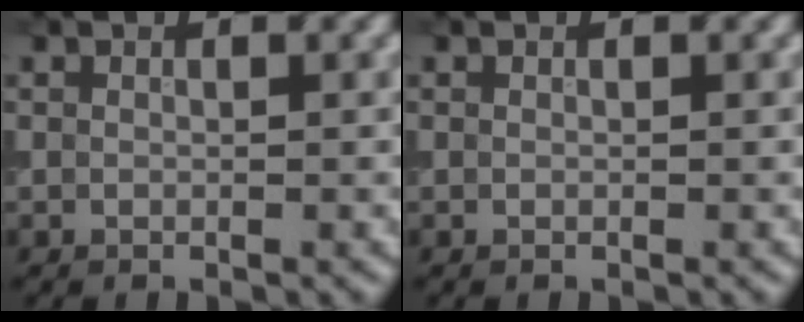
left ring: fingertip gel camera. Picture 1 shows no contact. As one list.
[{"total": 0.0}]